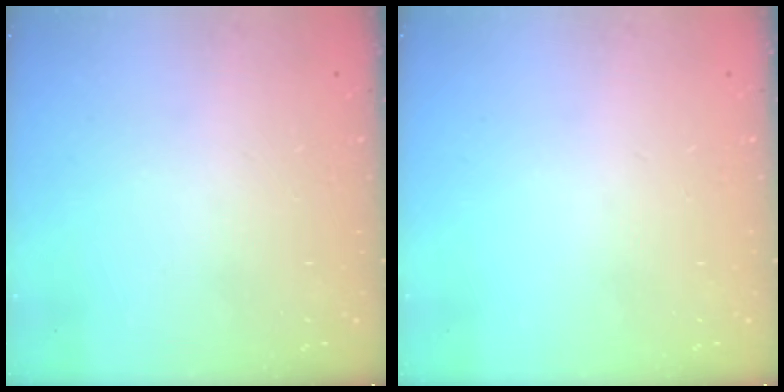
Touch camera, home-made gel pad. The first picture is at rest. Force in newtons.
{"total": 0.0}